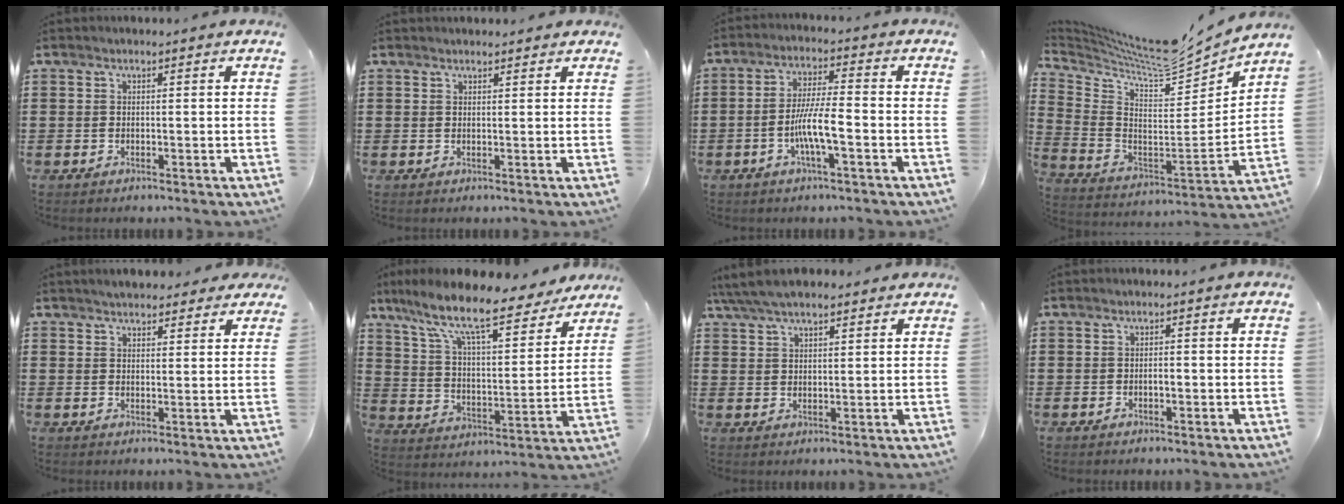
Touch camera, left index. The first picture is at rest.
{"total": 1.1, "force": [1.1, 0.3, 0.2], "torque": [-0.006, 0.002, 0.021]}
{"total": 6.6, "force": [-2.2, 1.1, 6.2], "torque": [-0.124, -0.003, -0.047]}
{"total": 8.1, "force": [7.5, 0.9, 2.8], "torque": [-0.087, -0.063, 0.124]}
{"total": 3.4, "force": [3.2, 0.8, 0.7], "torque": [-0.022, -0.002, 0.061]}
{"total": 11.9, "force": [9.5, 2.0, 6.9], "torque": [-0.169, -0.052, 0.160]}
{"total": 5.7, "force": [4.9, 1.6, 2.4], "torque": [-0.062, -0.004, 0.090]}
{"total": 0.9, "force": [-0.1, 0.3, 0.9], "torque": [-0.018, -0.003, -0.001]}